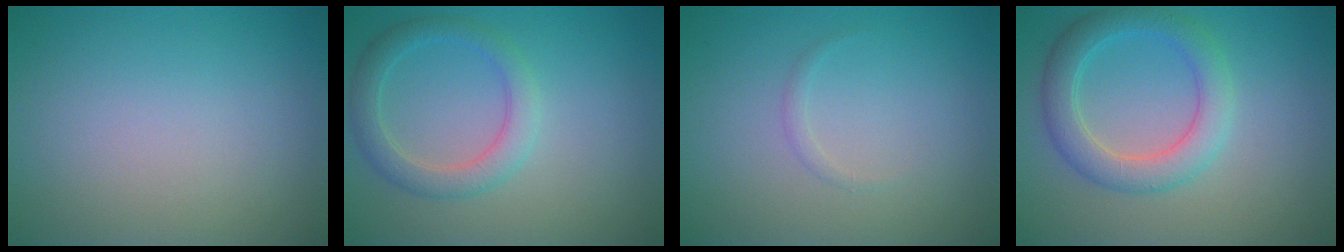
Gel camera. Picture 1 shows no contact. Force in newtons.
{"total": 3.0, "press": 3.0, "slide": 0.1}
{"total": 0.6, "press": 0.6, "slide": 0.1}
{"total": 4.2, "press": 4.2, "slide": 0.1}